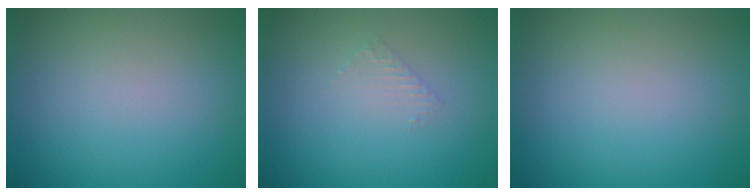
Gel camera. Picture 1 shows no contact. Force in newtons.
{"total": 0.9, "press": 0.9, "slide": 0.2}
{"total": 0.0}